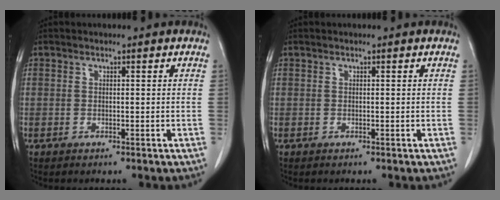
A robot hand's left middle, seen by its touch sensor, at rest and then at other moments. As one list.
[{"total": 0.0}]